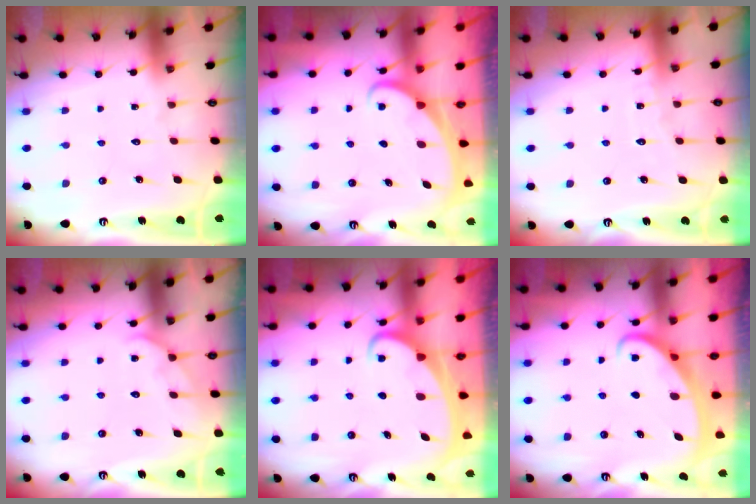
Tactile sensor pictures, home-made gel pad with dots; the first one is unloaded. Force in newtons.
{"total": 1.7, "press": 1.7, "slide": 0.1}
{"total": 3.2, "press": 3.2, "slide": 0.4}
{"total": 4.4, "press": 4.4, "slide": 0.3}
{"total": 2.2, "press": 2.2, "slide": 0.2}
{"total": 2.7, "press": 2.6, "slide": 0.3}